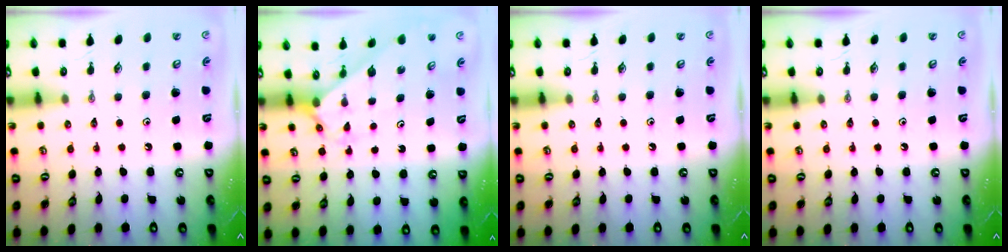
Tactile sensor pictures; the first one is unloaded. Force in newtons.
{"total": 2.3, "press": 2.3, "slide": 0.2}
{"total": 0.0}
{"total": 0.0}